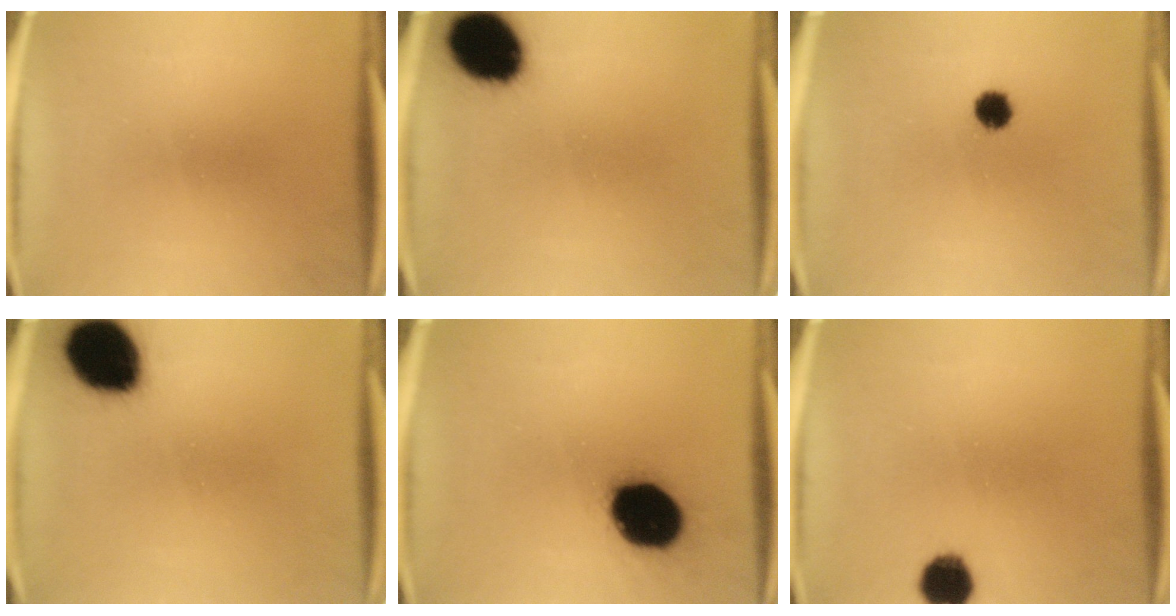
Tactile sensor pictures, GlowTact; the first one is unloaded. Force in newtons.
{"total": 15.4}
{"total": 3.8}
{"total": 16.5}
{"total": 19.4}
{"total": 6.5}